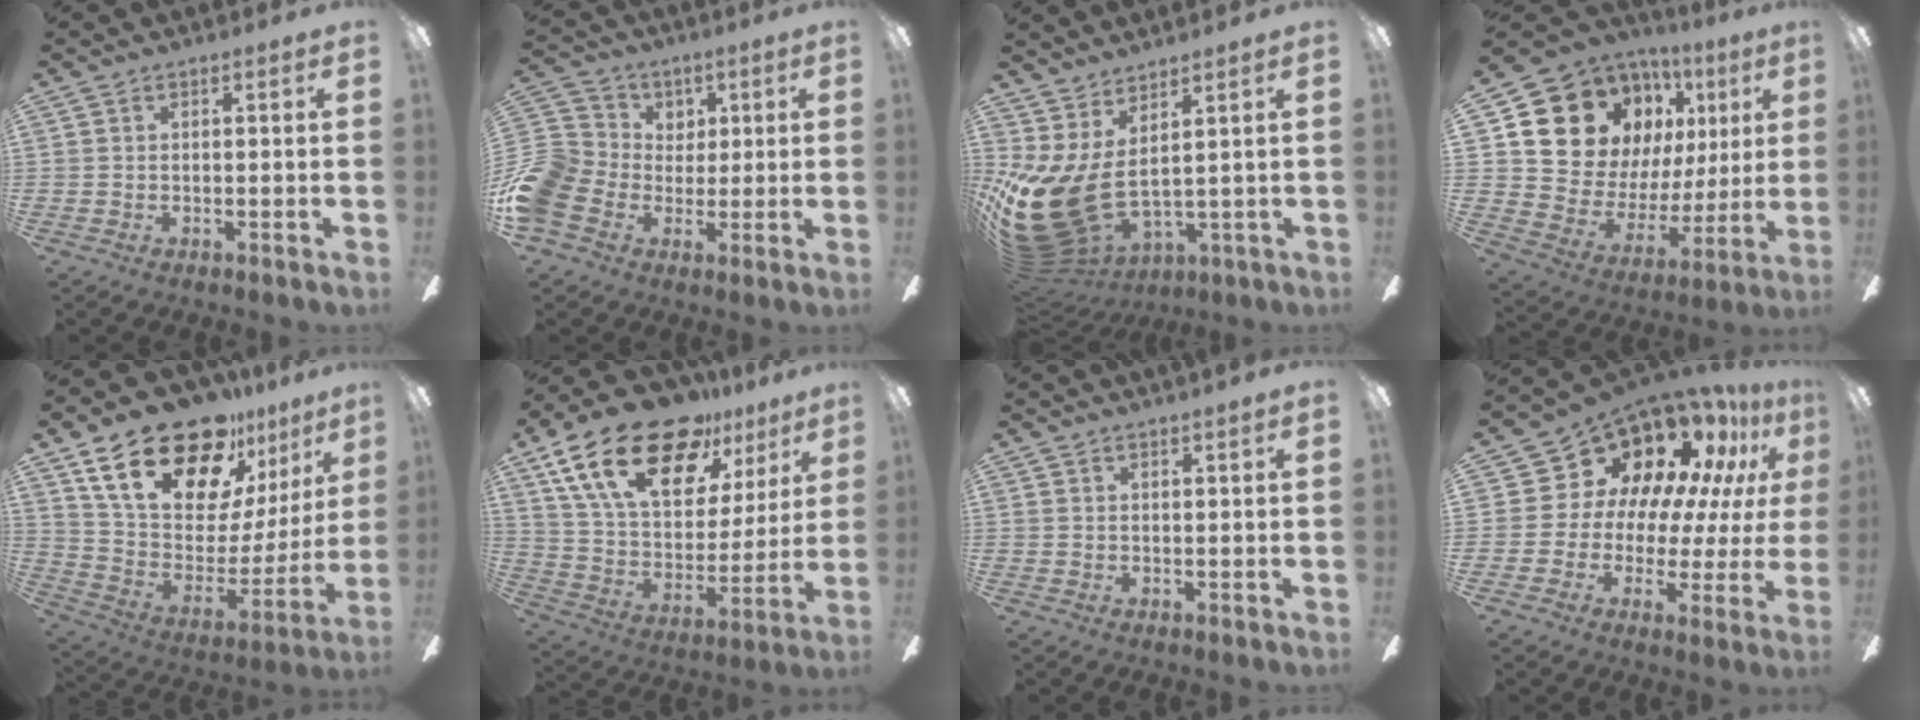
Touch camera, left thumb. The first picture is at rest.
{"total": 13.0, "force": [-2.1, 11.7, 5.4], "torque": [-0.138, 0.029, -0.036]}
{"total": 14.3, "force": [-1.1, 7.3, 12.2], "torque": [-0.278, -0.033, -0.006]}
{"total": 16.2, "force": [9.3, 11.6, 6.3], "torque": [-0.138, -0.060, 0.183]}
{"total": 26.0, "force": [18.1, 12.2, 14.2], "torque": [-0.236, -0.117, 0.332]}
{"total": 24.6, "force": [15.3, 12.0, 15.0], "torque": [-0.279, -0.081, 0.271]}
{"total": 1.2, "force": [1.0, -0.6, 0.2], "torque": [-0.004, -0.005, 0.019]}
{"total": 15.0, "force": [10.6, 9.3, 5.2], "torque": [-0.103, -0.096, 0.200]}